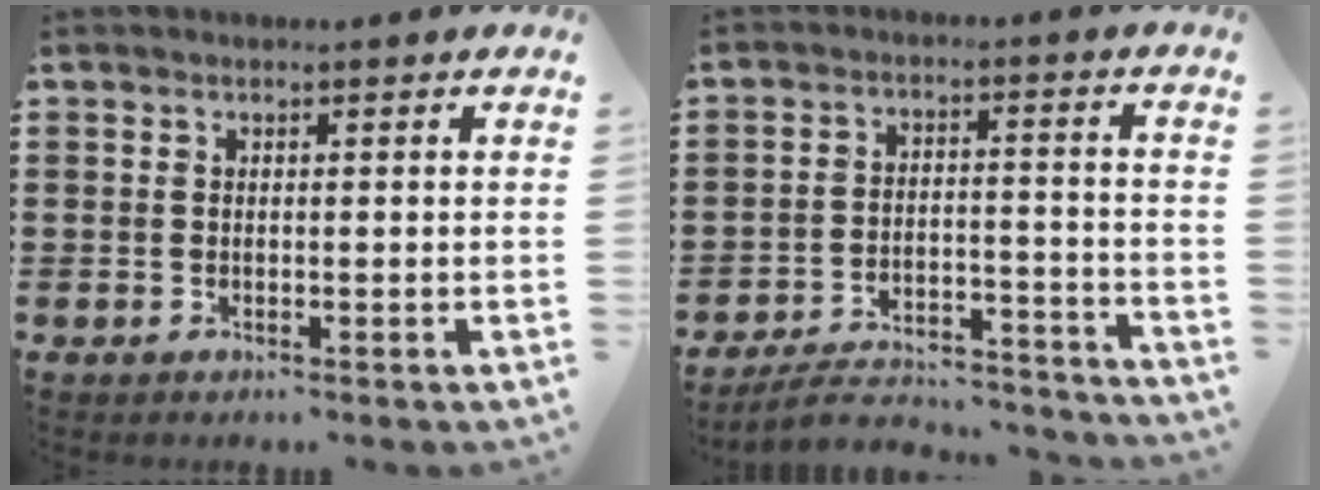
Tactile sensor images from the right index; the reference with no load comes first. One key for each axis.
{"total": 5.5, "fx": -5.1, "fy": 0.8, "fz": 1.8, "tx": -0.036, "ty": 0.000, "tz": -0.102}